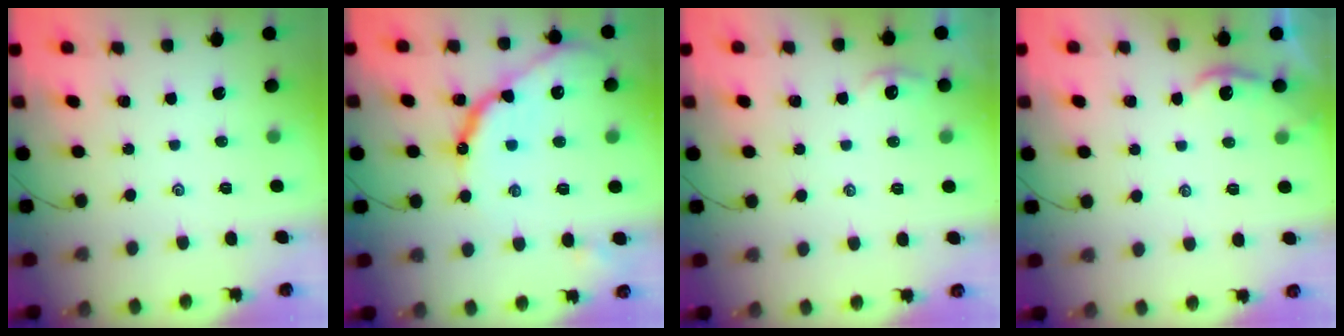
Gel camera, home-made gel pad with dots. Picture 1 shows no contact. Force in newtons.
{"total": 14.5, "press": 14.4, "slide": 1.2}
{"total": 0.0}
{"total": 2.0, "press": 2.0, "slide": 0.1}